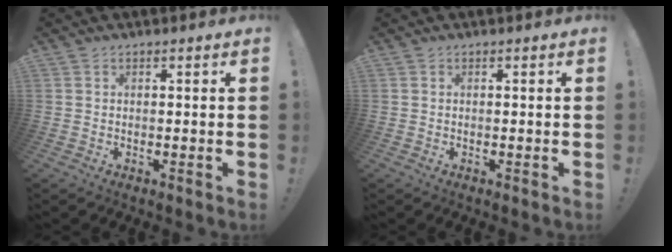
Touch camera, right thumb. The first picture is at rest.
{"total": 0.0}